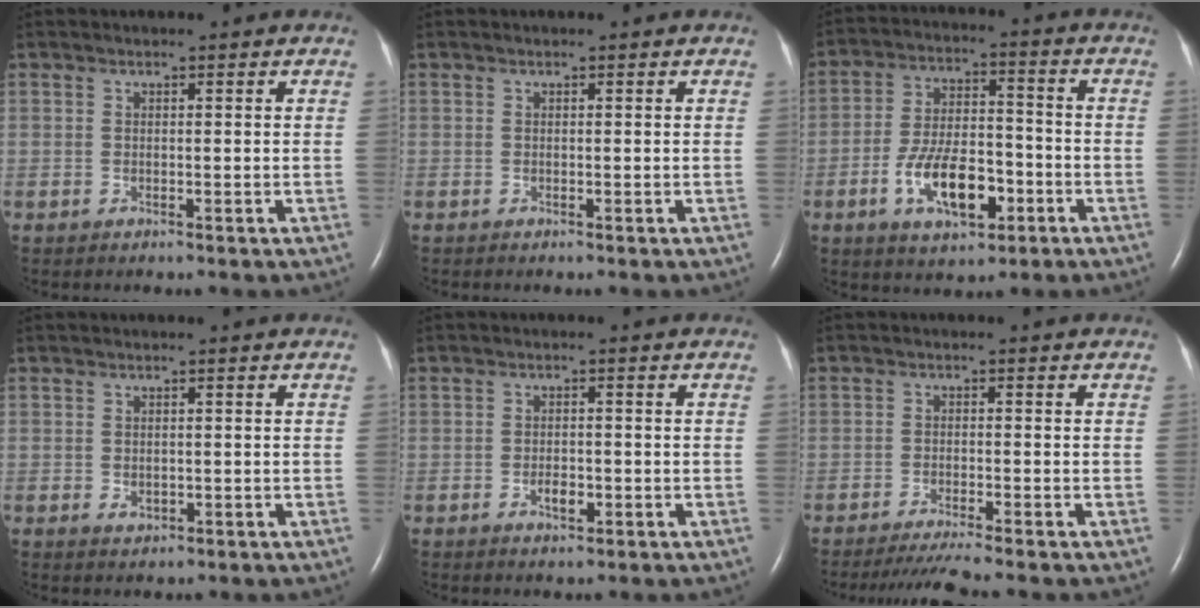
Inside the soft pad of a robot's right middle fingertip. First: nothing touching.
{"total": 0.0}
{"total": 11.2, "force": [-4.5, 4.8, 9.0], "torque": [-0.176, 0.008, -0.075]}
{"total": 1.3, "force": [-0.3, 1.0, 0.8], "torque": [-0.017, -0.002, 0.001]}
{"total": 2.3, "force": [-1.0, 1.0, 1.8], "torque": [-0.031, 0.003, -0.014]}
{"total": 4.7, "force": [-4.1, -1.1, 1.9], "torque": [-0.037, -0.020, -0.073]}